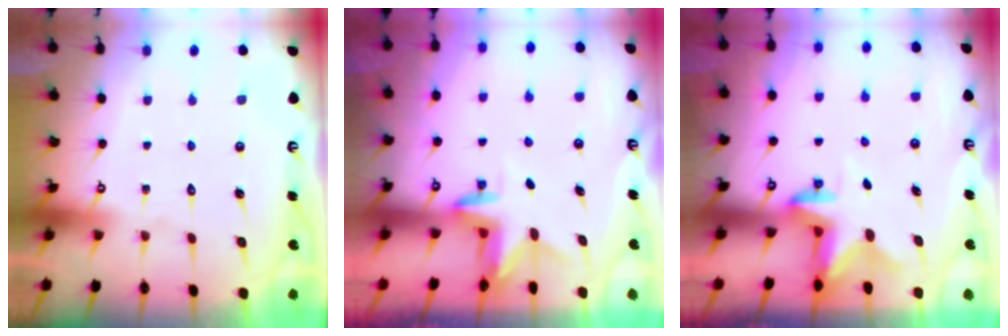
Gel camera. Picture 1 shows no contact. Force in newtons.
{"total": 3.3, "press": 3.3, "slide": 0.3}
{"total": 2.7, "press": 2.7, "slide": 0.5}